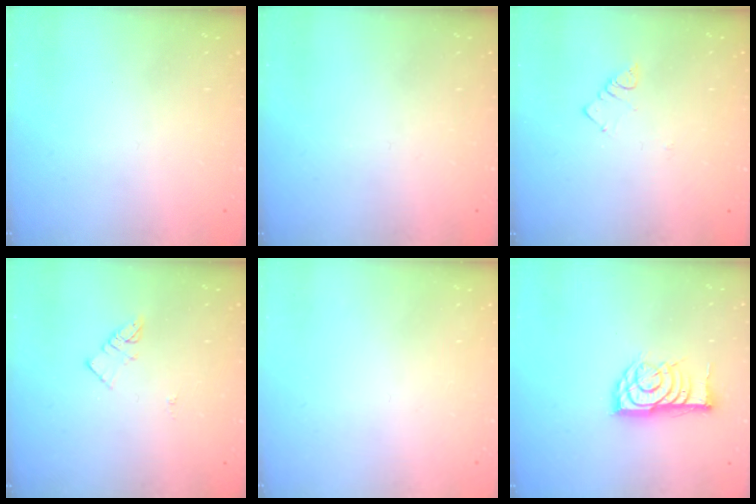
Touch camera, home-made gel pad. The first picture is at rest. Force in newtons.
{"total": 0.0}
{"total": 3.2, "press": 3.2, "slide": 0.3}
{"total": 3.3, "press": 3.3, "slide": 0.3}
{"total": 1.5, "press": 1.5, "slide": 0.1}
{"total": 13.1, "press": 13.1, "slide": 0.5}